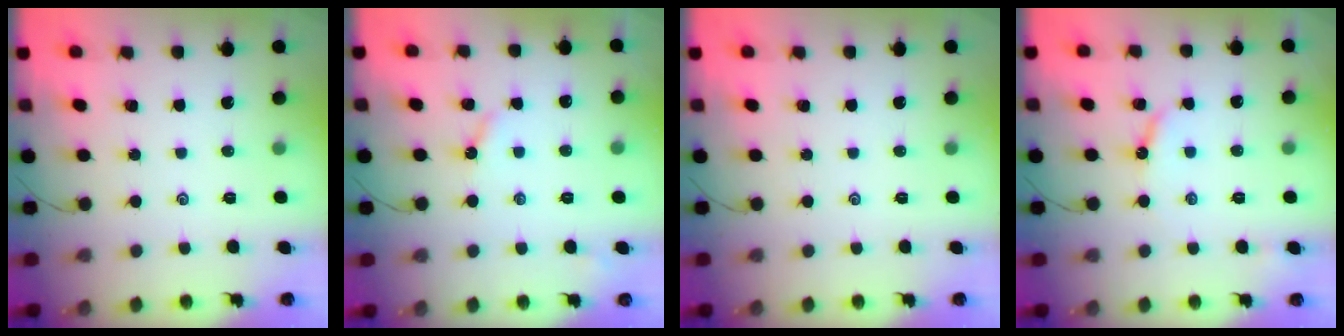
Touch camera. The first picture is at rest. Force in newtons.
{"total": 3.6, "press": 3.6, "slide": 0.3}
{"total": 0.0}
{"total": 6.2, "press": 6.2, "slide": 0.6}